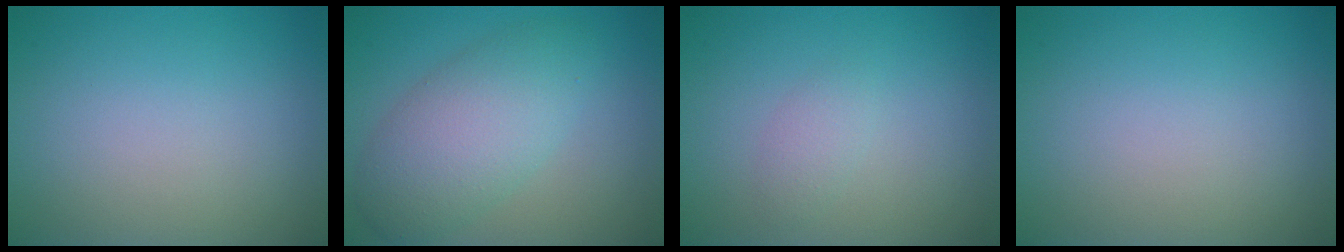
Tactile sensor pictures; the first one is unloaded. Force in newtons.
{"total": 4.3, "press": 4.3, "slide": 0.3}
{"total": 1.2, "press": 1.2, "slide": 0.1}
{"total": 0.0}